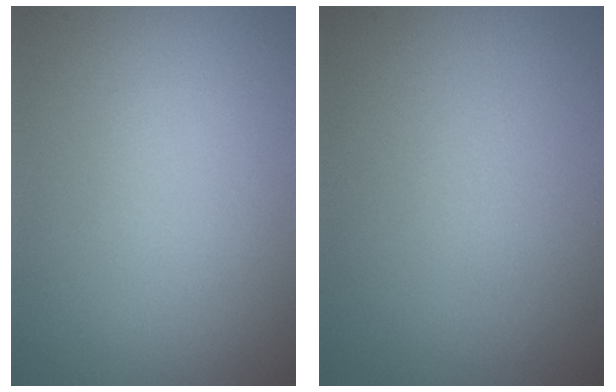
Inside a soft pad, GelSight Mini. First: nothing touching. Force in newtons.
{"total": 0.0}